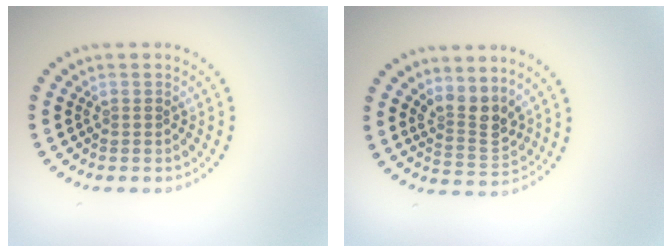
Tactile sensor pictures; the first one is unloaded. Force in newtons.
{"total": 3.1, "press": 2.7, "slide": 1.7}